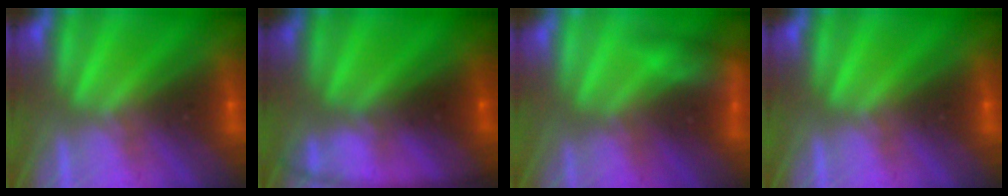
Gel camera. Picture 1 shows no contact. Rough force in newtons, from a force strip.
{"total": 7.5}
{"total": 3.4}
{"total": 0.0}